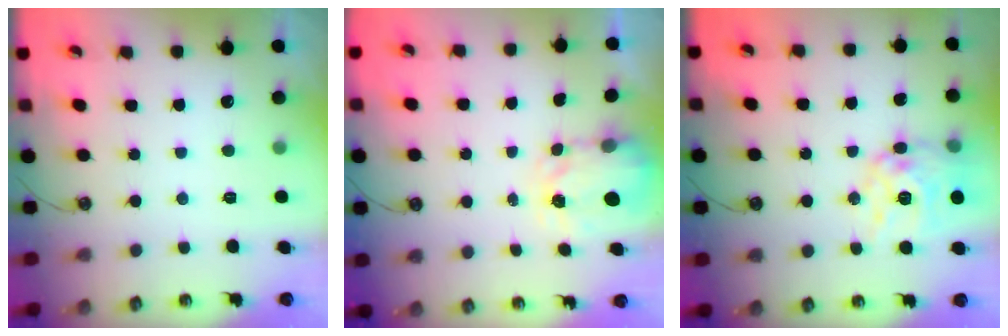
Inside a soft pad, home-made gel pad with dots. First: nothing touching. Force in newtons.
{"total": 3.6, "press": 3.5, "slide": 0.5}
{"total": 13.4, "press": 13.4, "slide": 1.3}